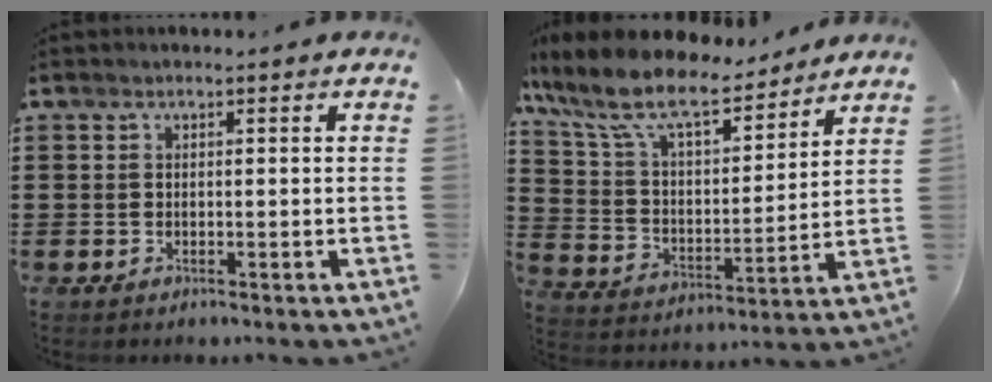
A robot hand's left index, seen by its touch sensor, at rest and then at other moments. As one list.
[{"total": 11.1, "force": [9.5, 2.4, 5.2], "torque": [-0.141, -0.052, 0.165]}]